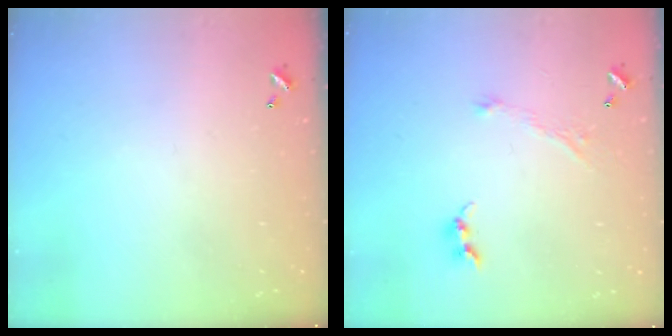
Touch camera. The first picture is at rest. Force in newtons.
{"total": 2.3, "press": 2.3, "slide": 0.4}